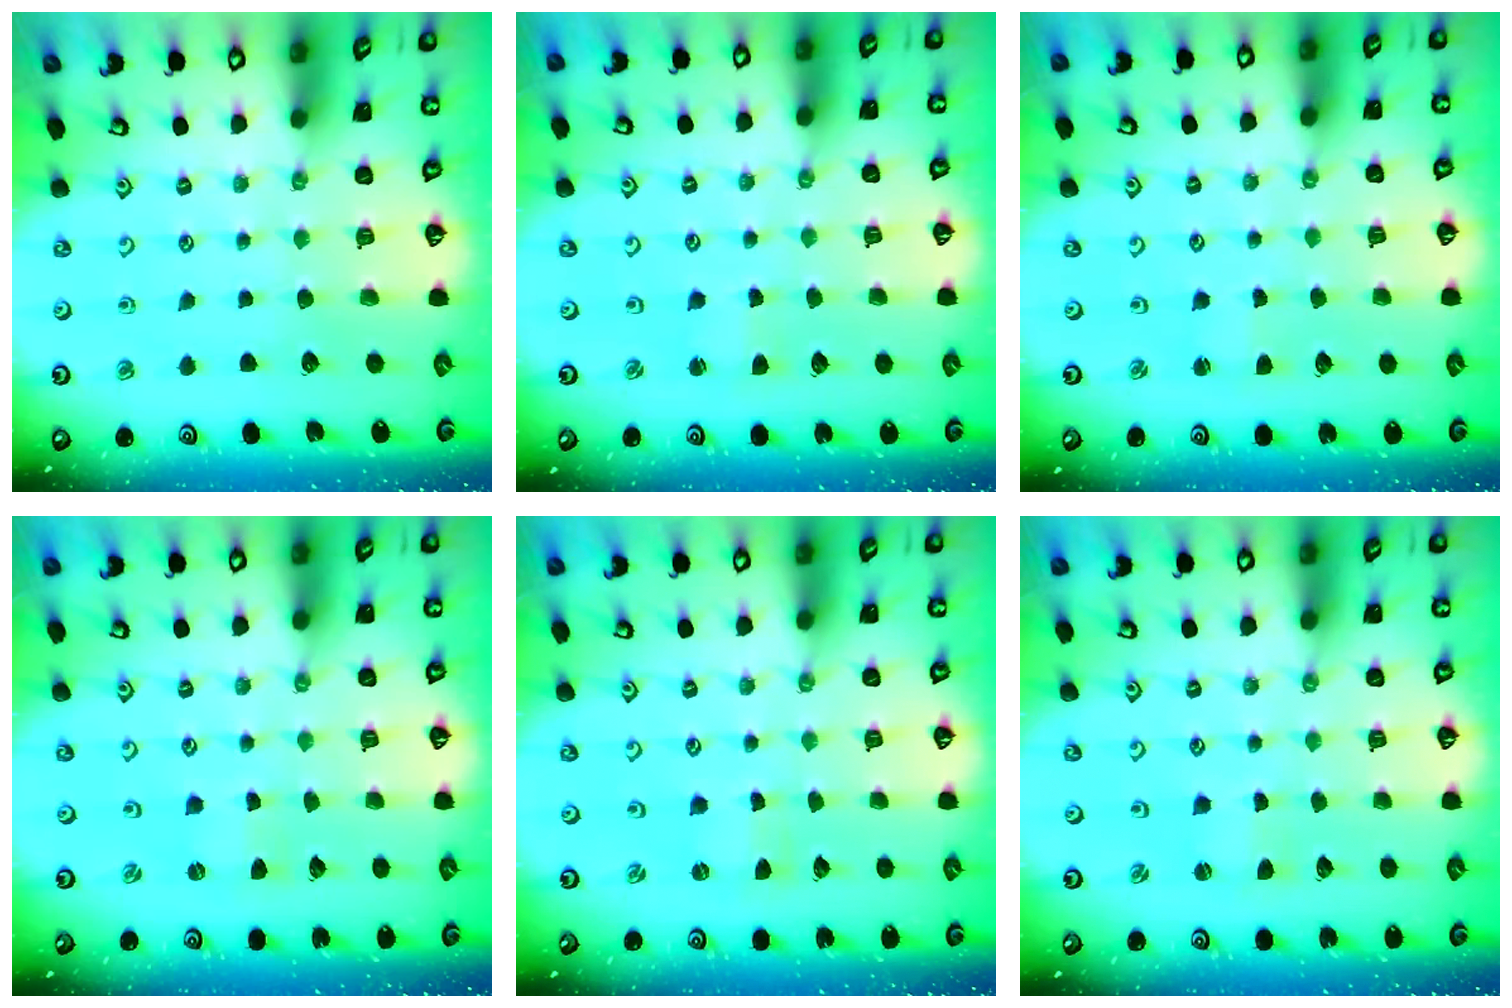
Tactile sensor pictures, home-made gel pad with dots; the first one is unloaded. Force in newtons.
{"total": 1.8, "press": 1.8, "slide": 0.3}
{"total": 1.3, "press": 1.3, "slide": 0.2}
{"total": 0.0}
{"total": 0.0}
{"total": 1.5, "press": 1.4, "slide": 0.3}